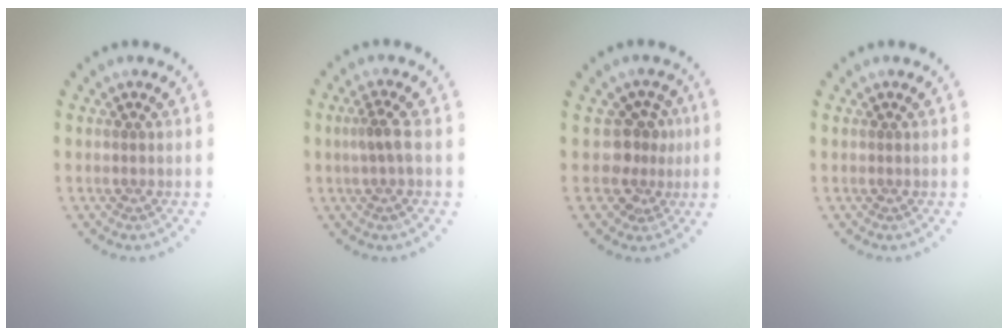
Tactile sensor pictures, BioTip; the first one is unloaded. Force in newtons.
{"total": 1.5, "press": 1.2, "slide": 0.9}
{"total": 2.8, "press": 1.9, "slide": 2.0}
{"total": 0.0}